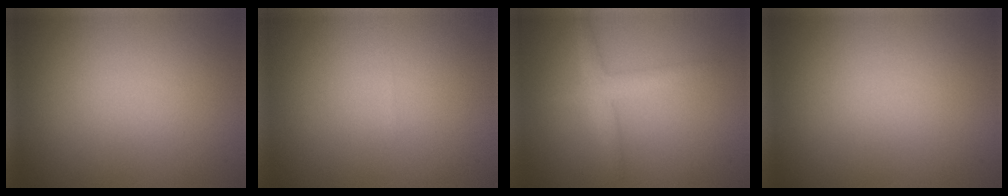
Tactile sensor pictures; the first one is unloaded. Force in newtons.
{"total": 0.0}
{"total": 2.4, "press": 2.4, "slide": 0.1}
{"total": 0.0}